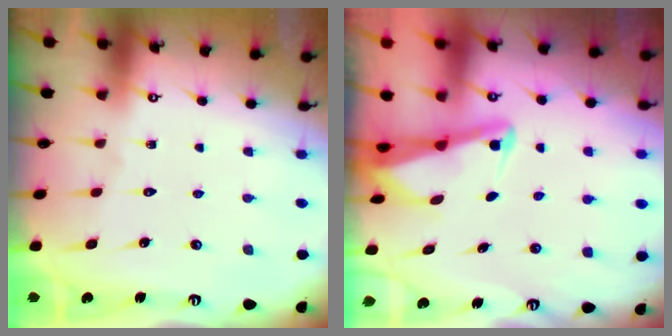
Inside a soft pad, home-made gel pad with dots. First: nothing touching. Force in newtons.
{"total": 2.5, "press": 2.5, "slide": 0.4}